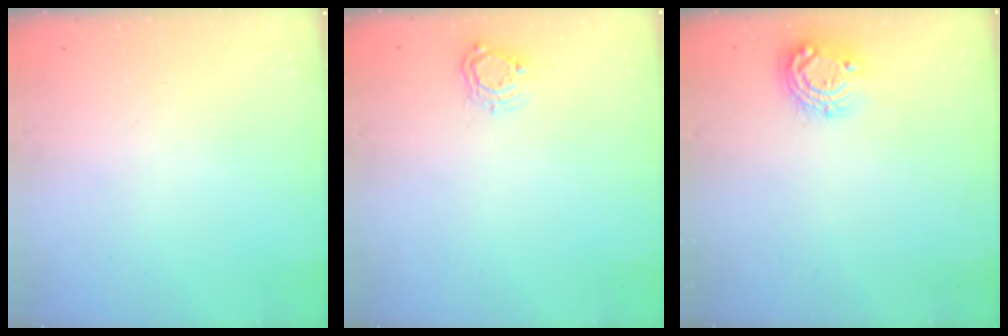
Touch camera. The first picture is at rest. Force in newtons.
{"total": 5.5, "press": 5.5, "slide": 0.5}
{"total": 9.2, "press": 9.2, "slide": 0.4}